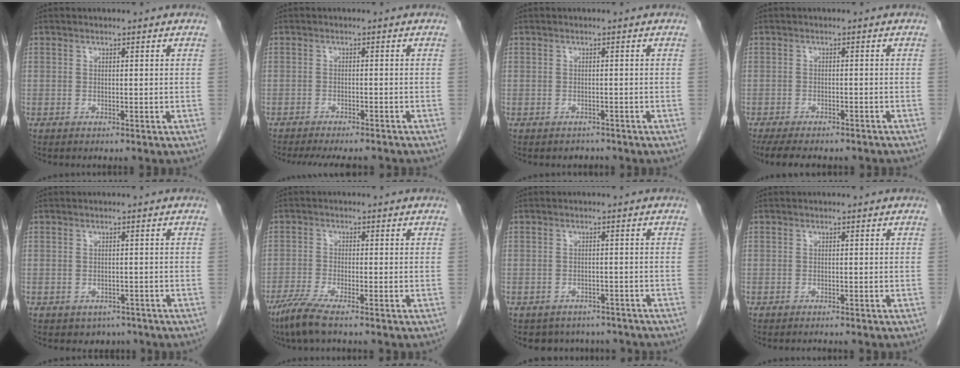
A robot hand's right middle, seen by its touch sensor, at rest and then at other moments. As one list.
[{"total": 9.6, "force": [-8.5, 2.0, 3.8], "torque": [-0.051, -0.009, -0.112]}, {"total": 1.3, "force": [-1.1, 0.7, -0.2], "torque": [-0.002, 0.000, -0.019]}, {"total": 12.5, "force": [-10.4, 3.7, 5.7], "torque": [-0.098, -0.012, -0.134]}, {"total": 2.6, "force": [-1.9, 1.8, 0.3], "torque": [0.000, 0.006, -0.022]}, {"total": 4.8, "force": [-3.6, -0.1, 3.2], "torque": [-0.068, -0.014, -0.072]}, {"total": 6.9, "force": [-5.9, 3.5, 0.6], "torque": [0.001, 0.013, -0.066]}, {"total": 0.7, "force": [-0.7, -0.1, 0.1], "torque": [-0.005, -0.003, -0.009]}]